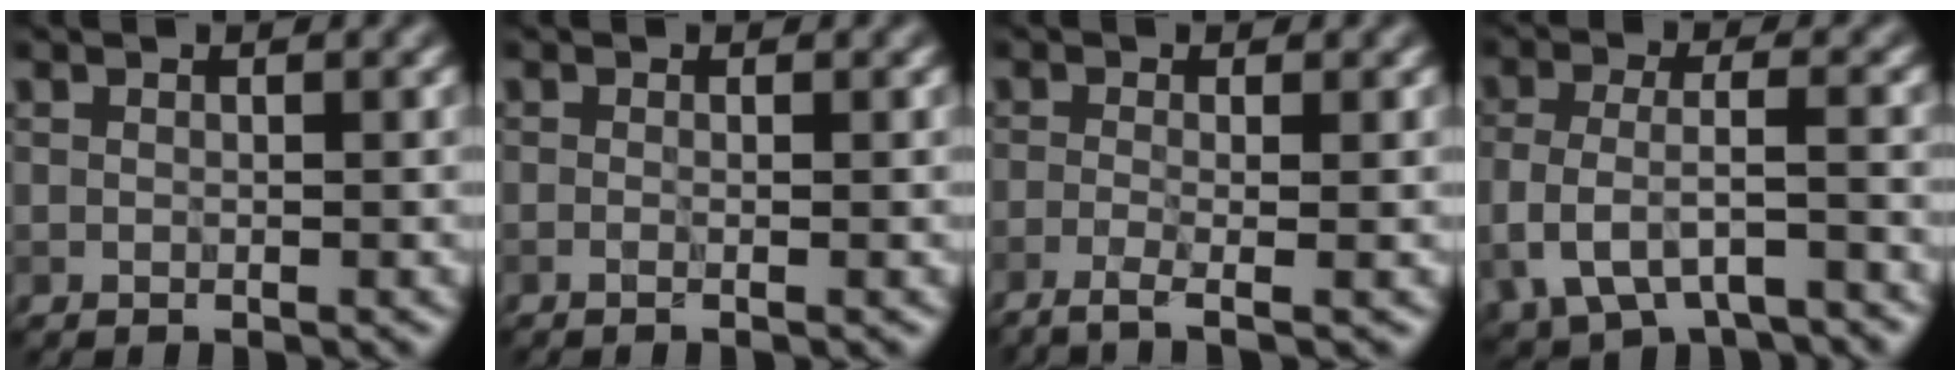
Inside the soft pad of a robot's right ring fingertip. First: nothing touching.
{"total": 2.0, "force": [0.0, 1.1, 1.7], "torque": [-0.007, -0.004, -0.020]}
{"total": 3.5, "force": [-1.4, 1.2, 3.0], "torque": [-0.037, -0.004, -0.039]}
{"total": 5.2, "force": [-2.2, 2.4, 4.0], "torque": [-0.085, -0.007, -0.041]}